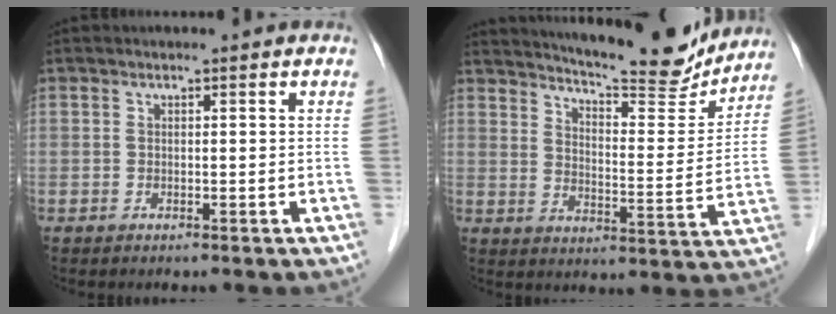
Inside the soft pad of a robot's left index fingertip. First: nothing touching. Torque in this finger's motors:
{"motor_torque": [-0.51, -0.91, 0.37, 0.06]}